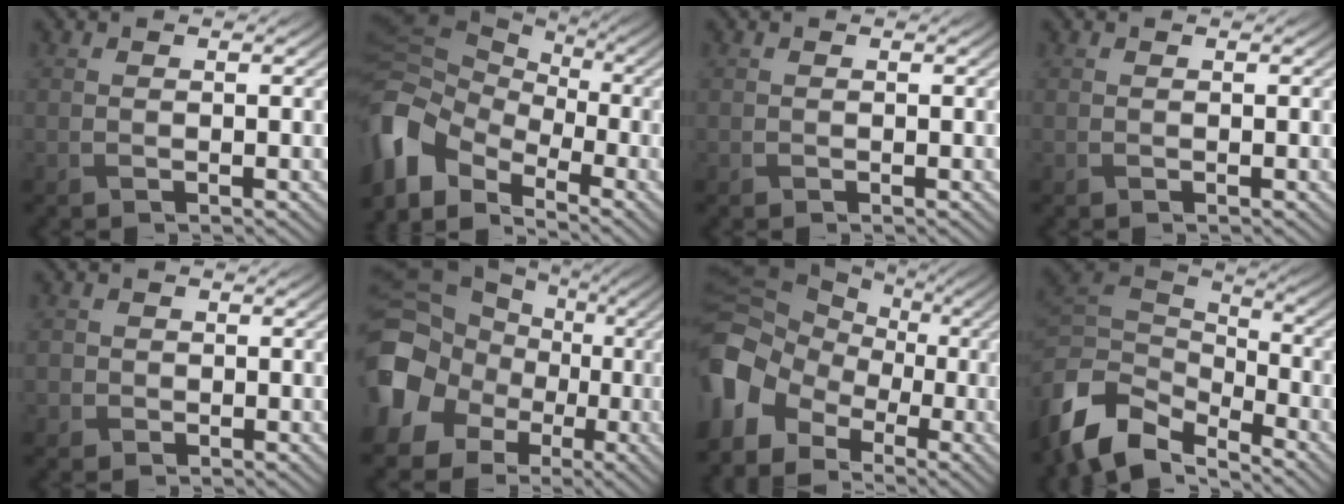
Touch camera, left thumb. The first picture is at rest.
{"total": 11.9, "force": [-5.8, 7.8, 6.8], "torque": [-0.195, -0.018, -0.114]}
{"total": 0.0}
{"total": 0.0}
{"total": 1.7, "force": [-0.4, 1.6, 0.1], "torque": [0.003, -0.002, -0.008]}
{"total": 17.5, "force": [-2.7, 15.6, 7.5], "torque": [-0.218, -0.030, -0.084]}
{"total": 10.6, "force": [-3.6, 8.7, 4.8], "torque": [-0.159, -0.019, -0.078]}
{"total": 10.2, "force": [-5.8, 6.2, 5.6], "torque": [-0.152, -0.010, -0.116]}